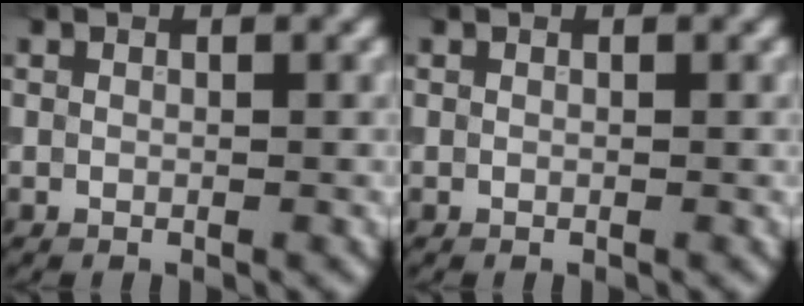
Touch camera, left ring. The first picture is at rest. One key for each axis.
{"total": 0.0}